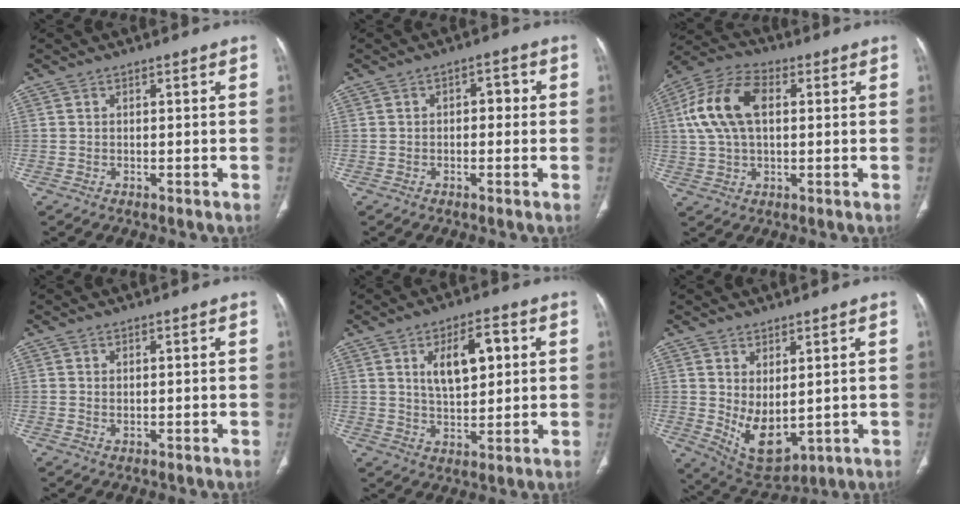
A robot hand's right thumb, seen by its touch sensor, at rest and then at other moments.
{"total": 3.2, "force": [0.1, 2.0, 2.4], "torque": [-0.017, 0.012, -0.006]}
{"total": 13.6, "force": [2.7, 8.0, 10.6], "torque": [-0.216, 0.025, 0.047]}
{"total": 0.8, "force": [0.3, 0.5, 0.6], "torque": [-0.013, -0.001, 0.009]}
{"total": 10.0, "force": [3.0, 4.9, 8.2], "torque": [-0.111, -0.004, 0.053]}
{"total": 9.1, "force": [0.6, 5.0, 7.6], "torque": [-0.118, -0.021, 0.041]}